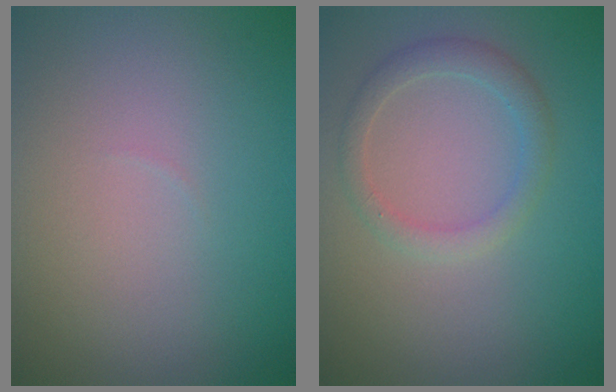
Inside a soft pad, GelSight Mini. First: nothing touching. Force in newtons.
{"total": 2.2, "press": 2.2, "slide": 0.1}